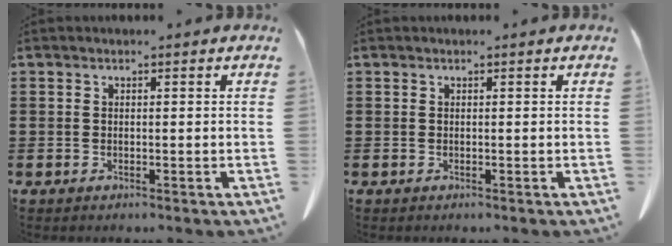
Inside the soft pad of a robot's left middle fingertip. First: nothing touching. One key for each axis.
{"total": 0.0}